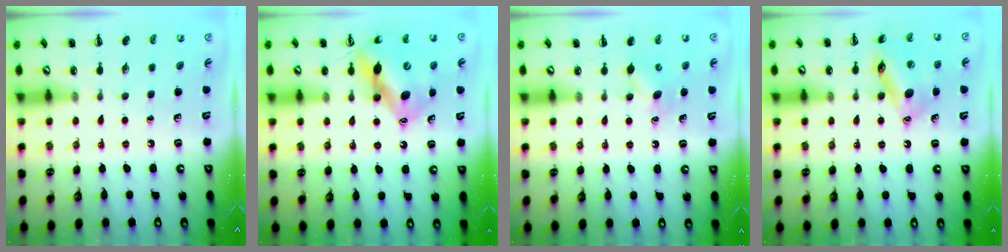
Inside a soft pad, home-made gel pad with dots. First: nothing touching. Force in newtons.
{"total": 13.1, "press": 12.6, "slide": 3.6}
{"total": 5.1, "press": 4.8, "slide": 1.5}
{"total": 14.5, "press": 14.4, "slide": 1.7}